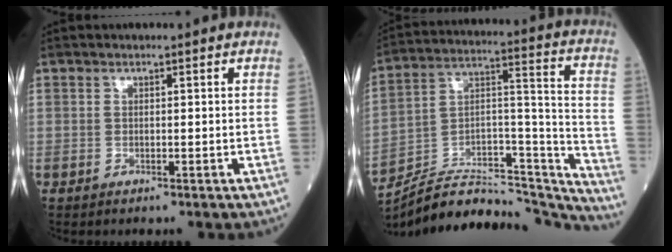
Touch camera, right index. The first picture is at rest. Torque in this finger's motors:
{"motor_torque": [-0.99, -1.15, -0.12, 0.01]}